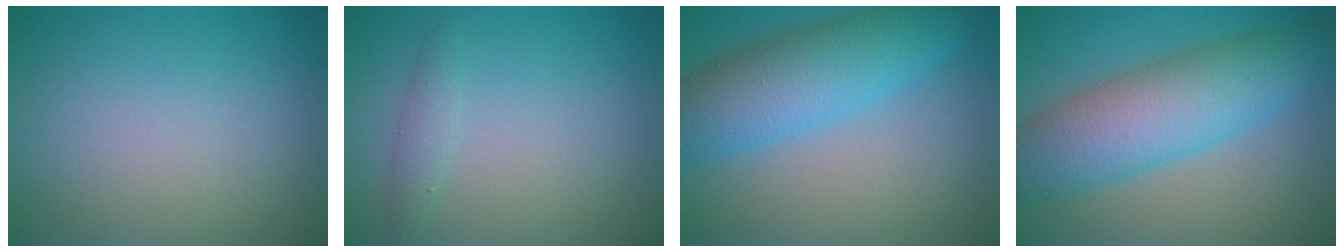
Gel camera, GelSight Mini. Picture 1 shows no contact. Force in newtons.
{"total": 1.3, "press": 1.3, "slide": 0.1}
{"total": 7.4, "press": 7.4, "slide": 0.3}
{"total": 8.4, "press": 8.4, "slide": 0.1}